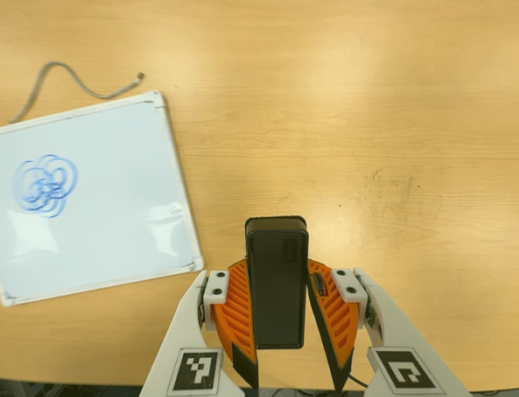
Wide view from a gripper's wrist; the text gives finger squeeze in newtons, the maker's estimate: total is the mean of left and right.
{"total": 6.0, "left": 5.4, "right": 6.6}